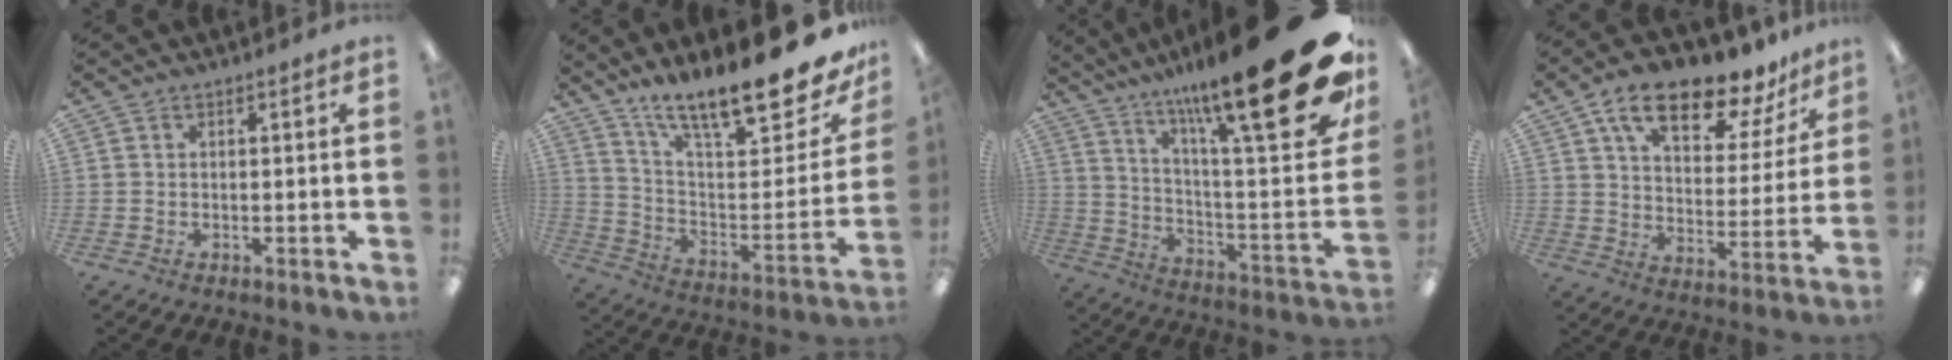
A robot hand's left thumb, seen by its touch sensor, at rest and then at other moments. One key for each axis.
{"total": 19.5, "fx": 15.3, "fy": 3.8, "fz": 11.5, "tx": -0.173, "ty": -0.116, "tz": 0.250}
{"total": 29.8, "fx": 17.2, "fy": 6.3, "fz": 23.6, "tx": -0.331, "ty": -0.122, "tz": 0.282}
{"total": 16.0, "fx": 11.7, "fy": 6.0, "fz": 9.2, "tx": -0.153, "ty": -0.062, "tz": 0.199}